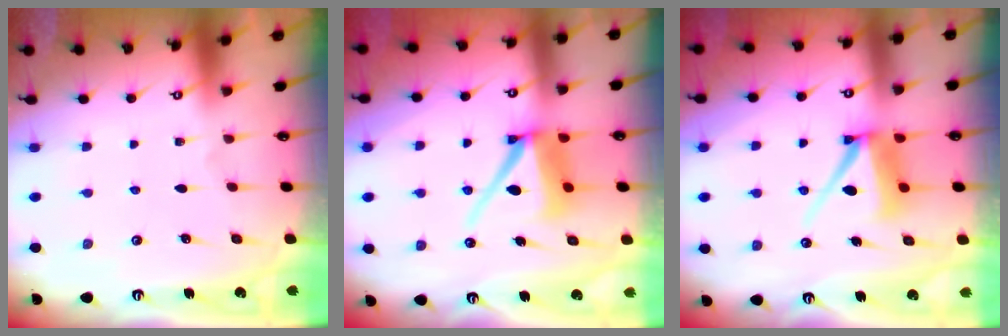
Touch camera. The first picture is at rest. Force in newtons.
{"total": 9.9, "press": 9.8, "slide": 1.2}
{"total": 9.3, "press": 9.3, "slide": 1.0}